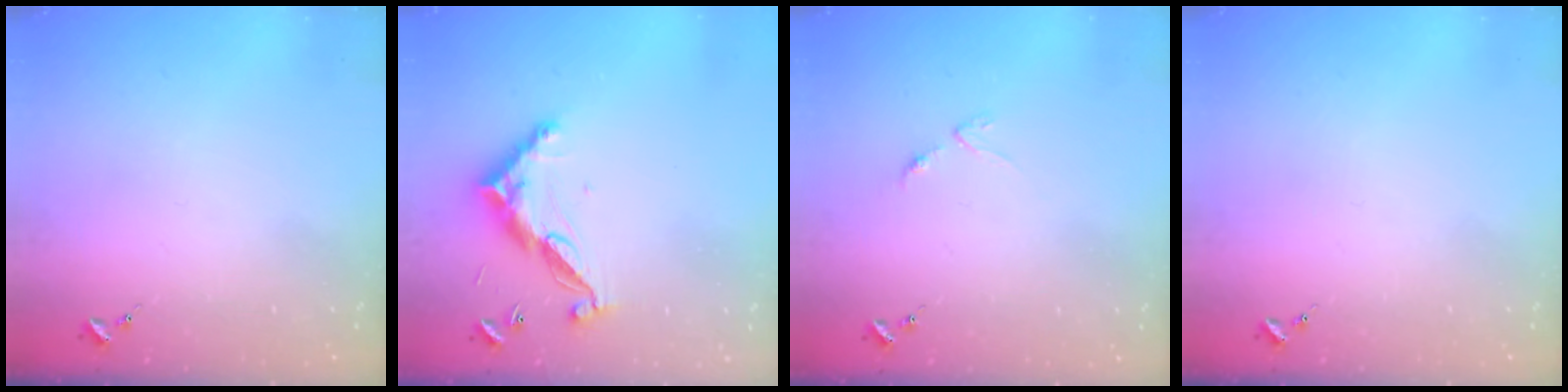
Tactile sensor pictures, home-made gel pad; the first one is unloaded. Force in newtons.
{"total": 12.8, "press": 12.8, "slide": 0.4}
{"total": 3.1, "press": 3.0, "slide": 0.5}
{"total": 0.0}